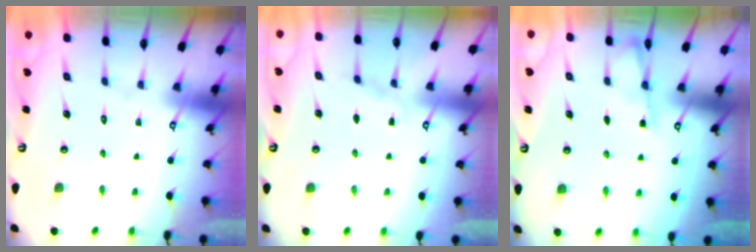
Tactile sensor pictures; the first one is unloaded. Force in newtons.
{"total": 3.3, "press": 3.3, "slide": 0.4}
{"total": 3.3, "press": 3.3, "slide": 0.4}